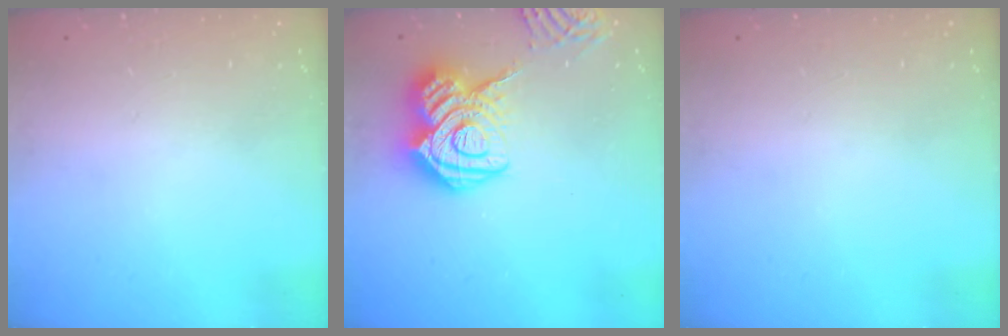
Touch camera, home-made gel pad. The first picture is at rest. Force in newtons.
{"total": 18.2, "press": 18.1, "slide": 2.0}
{"total": 0.0}